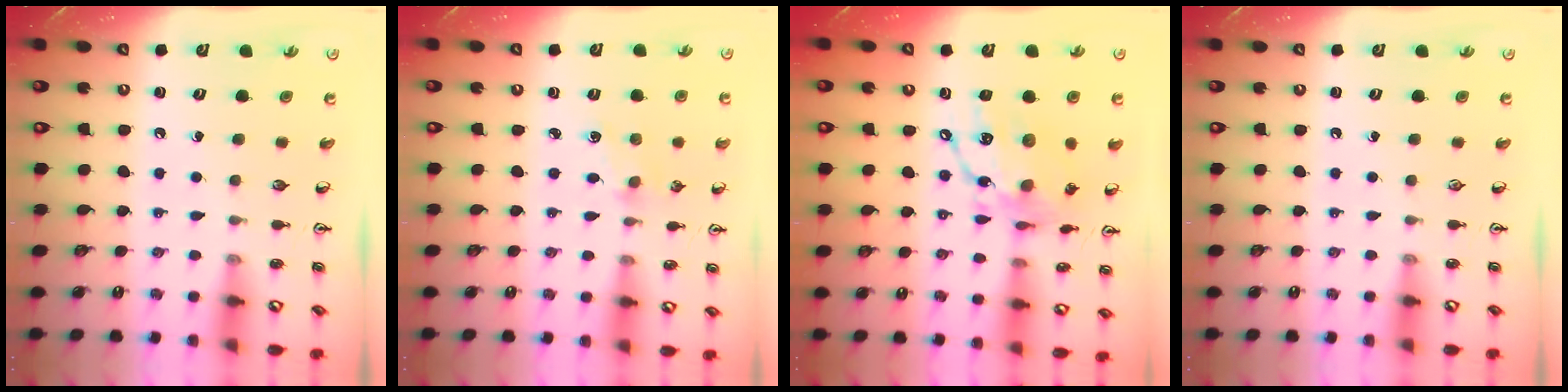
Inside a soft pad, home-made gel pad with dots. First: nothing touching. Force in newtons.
{"total": 2.1, "press": 2.1, "slide": 0.3}
{"total": 15.0, "press": 14.9, "slide": 1.2}
{"total": 0.0}